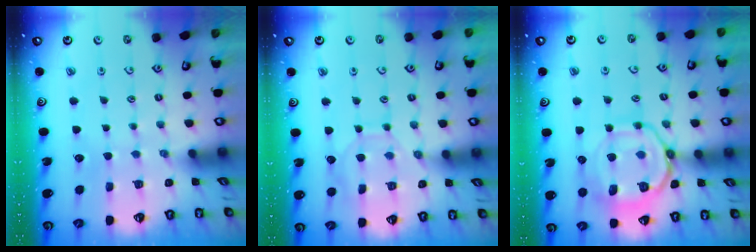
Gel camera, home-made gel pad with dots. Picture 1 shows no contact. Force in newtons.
{"total": 7.9, "press": 7.8, "slide": 0.8}
{"total": 14.7, "press": 14.6, "slide": 1.7}